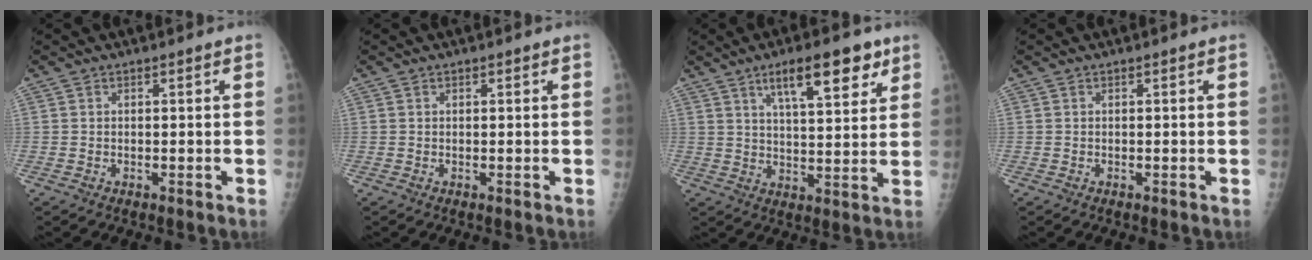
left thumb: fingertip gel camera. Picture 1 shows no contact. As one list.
[{"total": 0.0}, {"total": 11.9, "force": [6.8, 3.8, 9.0], "torque": [-0.117, -0.029, 0.107]}, {"total": 0.0}]